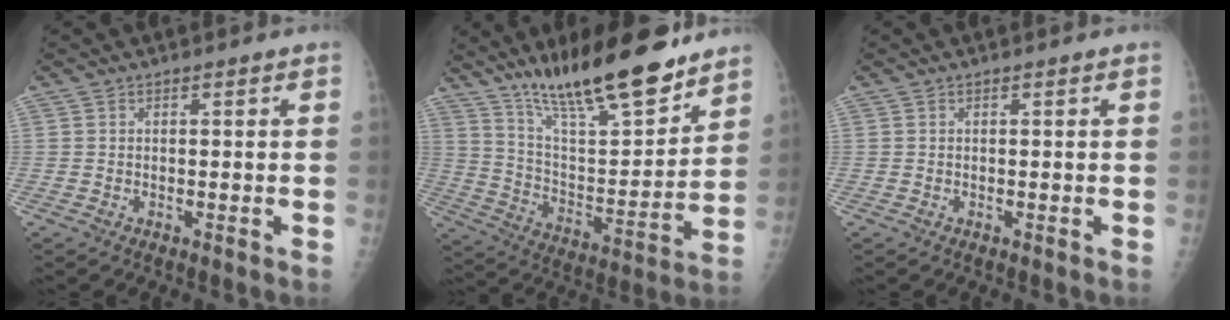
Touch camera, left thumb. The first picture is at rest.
{"total": 22.4, "force": [16.9, 5.1, 13.7], "torque": [-0.198, -0.087, 0.290]}
{"total": 0.0}